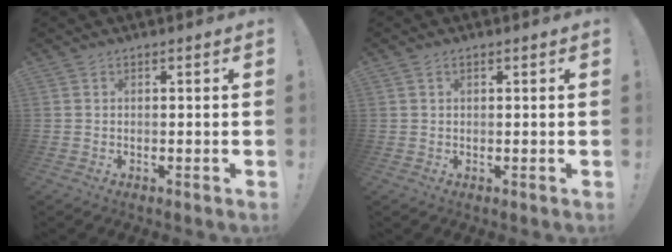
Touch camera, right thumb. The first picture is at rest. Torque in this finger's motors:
{"motor_torque": [-0.19, -0.26, 0.10, -0.07, 0.05]}